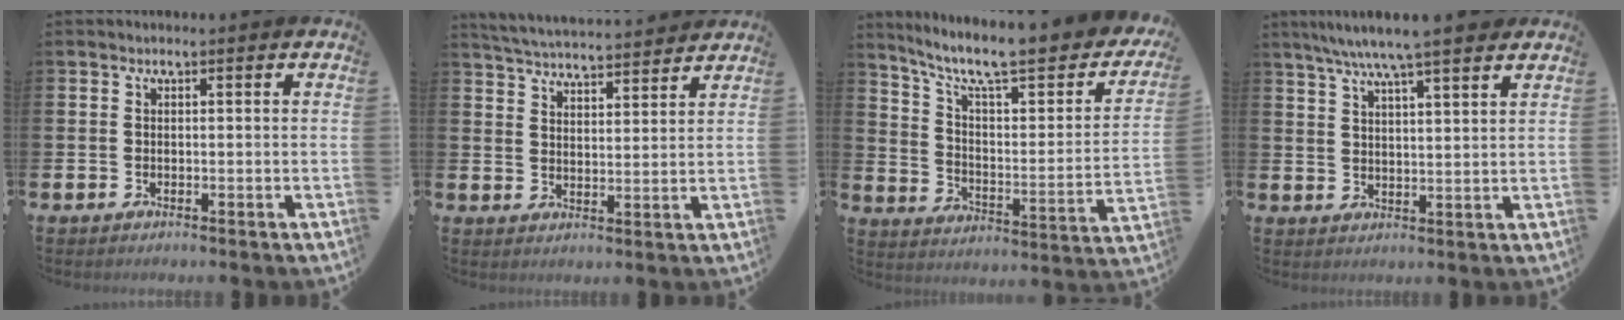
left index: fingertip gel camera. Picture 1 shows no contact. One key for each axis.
{"total": 5.0, "fx": 4.9, "fy": 0.3, "fz": 0.3, "tx": -0.019, "ty": -0.037, "tz": 0.085}
{"total": 9.2, "fx": 7.2, "fy": 2.1, "fz": 5.4, "tx": -0.118, "ty": -0.059, "tz": 0.112}
{"total": 7.2, "fx": 6.5, "fy": 0.0, "fz": 3.1, "tx": -0.073, "ty": -0.025, "tz": 0.114}